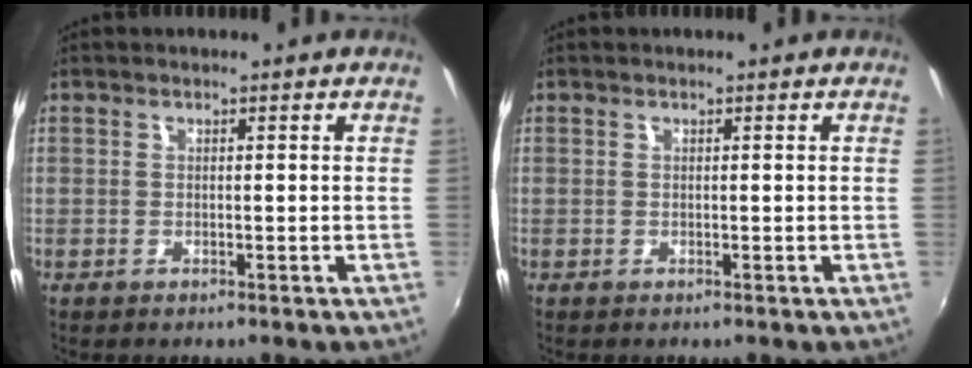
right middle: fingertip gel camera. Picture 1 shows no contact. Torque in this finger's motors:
{"motor_torque": [0.00, 0.00, 0.00, 0.00]}